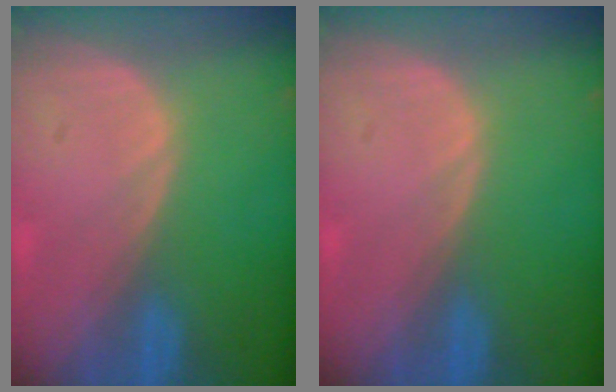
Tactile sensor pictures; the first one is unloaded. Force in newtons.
{"total": 0.0}